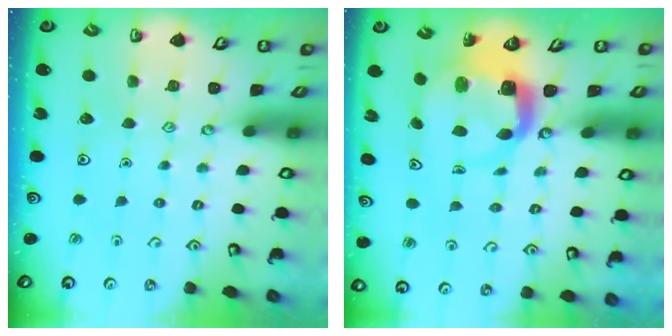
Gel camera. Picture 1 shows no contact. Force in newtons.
{"total": 5.5, "press": 5.4, "slide": 0.8}